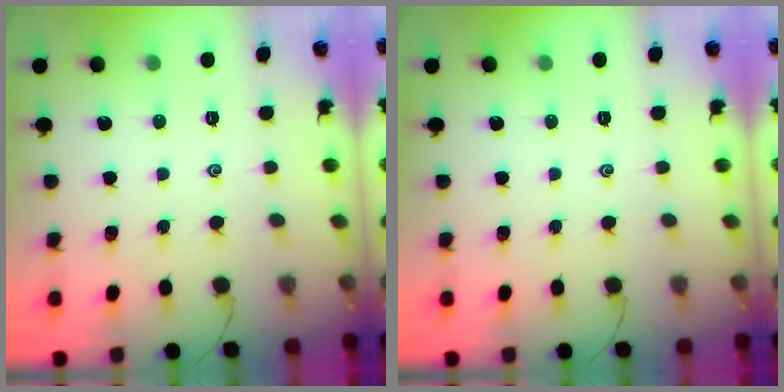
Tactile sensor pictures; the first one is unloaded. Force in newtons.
{"total": 0.0}